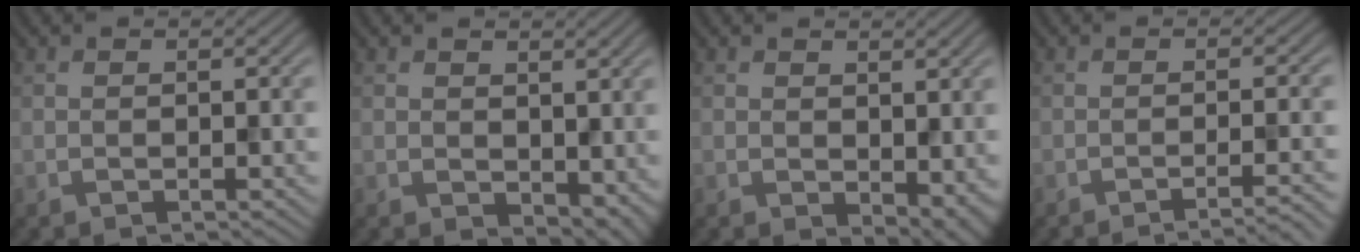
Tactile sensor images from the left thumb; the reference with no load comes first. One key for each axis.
{"total": 3.8, "fx": 1.2, "fy": 2.5, "fz": 2.6, "tx": -0.047, "ty": -0.015, "tz": 0.028}
{"total": 4.1, "fx": 0.2, "fy": 2.6, "fz": 3.1, "tx": -0.048, "ty": -0.017, "tz": 0.011}
{"total": 3.5, "fx": -2.4, "fy": 0.4, "fz": 2.5, "tx": -0.031, "ty": 0.010, "tz": -0.050}